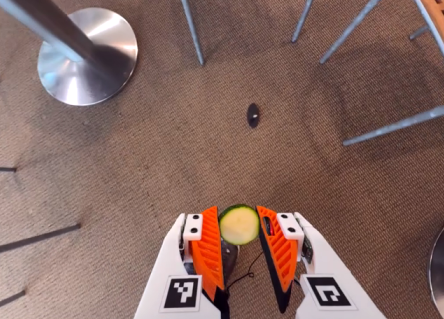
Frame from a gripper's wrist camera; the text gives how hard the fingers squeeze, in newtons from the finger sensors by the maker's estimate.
{"total": 6.5, "left": 5.9, "right": 7.1}